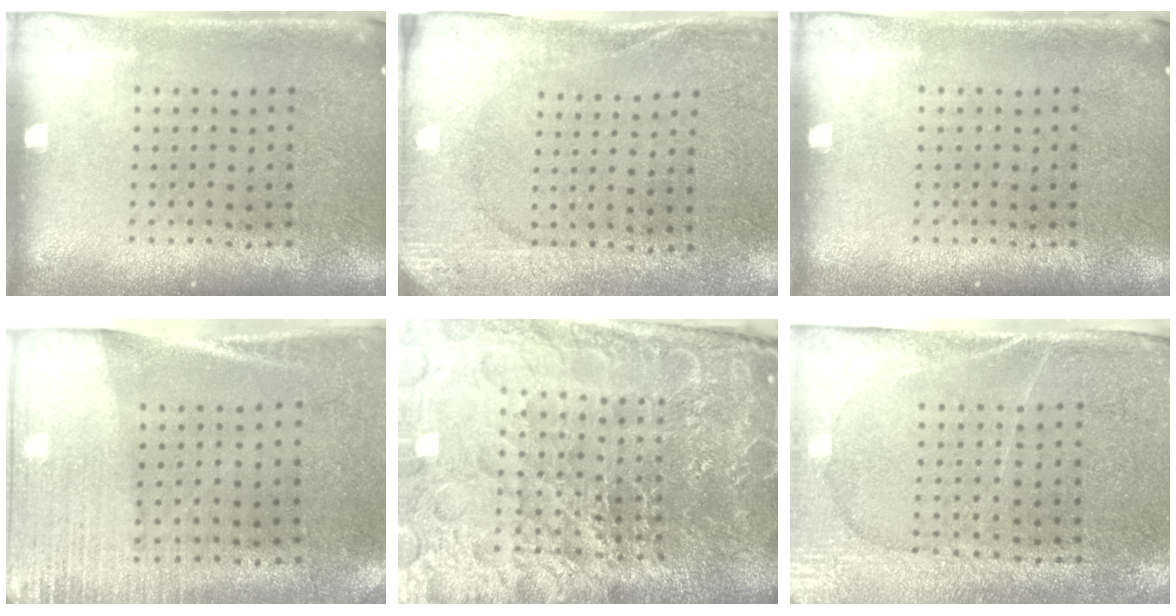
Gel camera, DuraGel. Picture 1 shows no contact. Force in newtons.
{"total": 2.7, "press": 2.3, "slide": 1.3}
{"total": 0.0}
{"total": 2.8, "press": 2.5, "slide": 1.3}
{"total": 6.9, "press": 6.0, "slide": 3.3}
{"total": 2.9, "press": 2.6, "slide": 1.3}